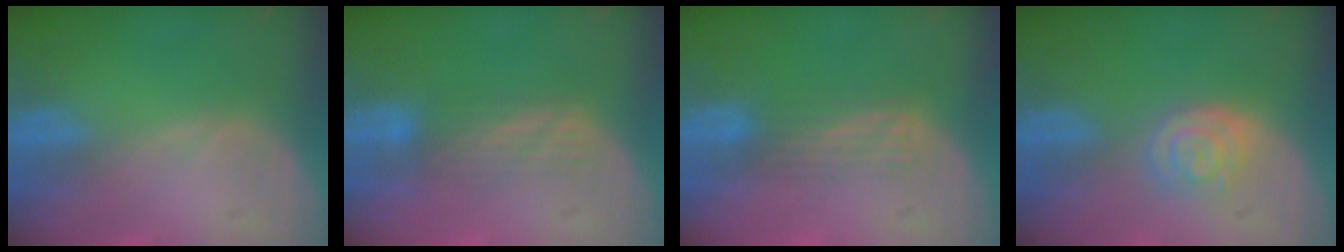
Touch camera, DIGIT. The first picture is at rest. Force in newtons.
{"total": 3.4, "press": 3.0, "slide": 1.6}
{"total": 2.9, "press": 2.7, "slide": 1.2}
{"total": 3.4, "press": 3.3, "slide": 0.9}